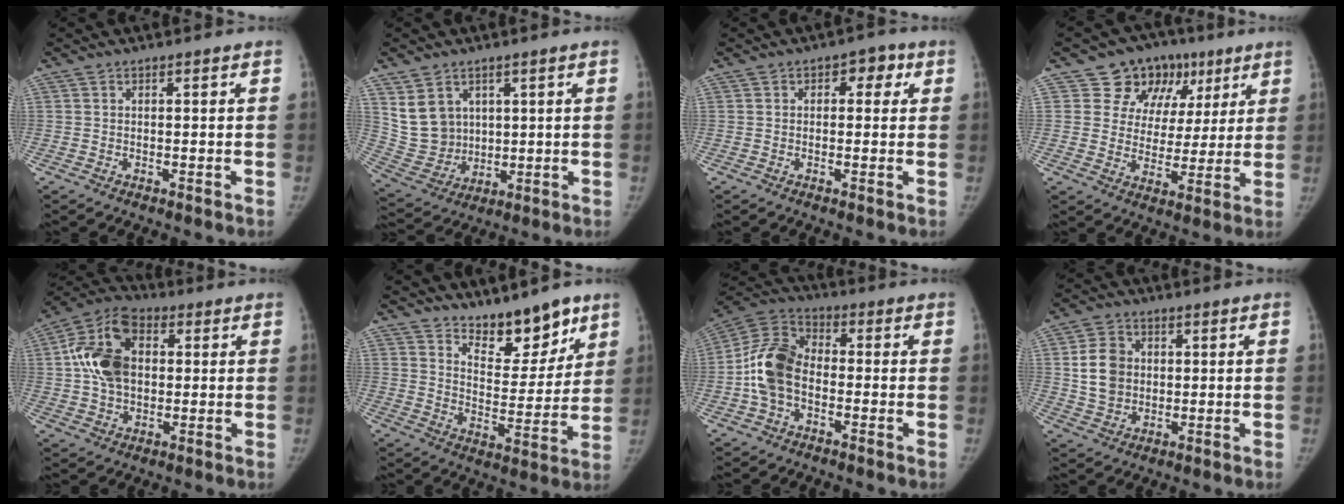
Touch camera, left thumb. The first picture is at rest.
{"total": 9.5, "force": [3.7, 7.8, 3.9], "torque": [-0.048, -0.021, 0.092]}
{"total": 3.7, "force": [1.0, 2.5, 2.5], "torque": [0.001, 0.004, 0.004]}
{"total": 13.8, "force": [6.9, 11.0, 4.8], "torque": [-0.011, -0.007, 0.101]}
{"total": 14.2, "force": [2.2, 9.8, 10.0], "torque": [-0.167, 0.014, 0.030]}
{"total": 11.5, "force": [8.9, 4.9, 5.4], "torque": [-0.037, -0.073, 0.147]}
{"total": 11.6, "force": [-2.0, 7.8, 8.4], "torque": [-0.162, 0.032, -0.052]}
{"total": 8.4, "force": [1.1, 6.9, 4.6], "torque": [-0.065, -0.001, 0.023]}